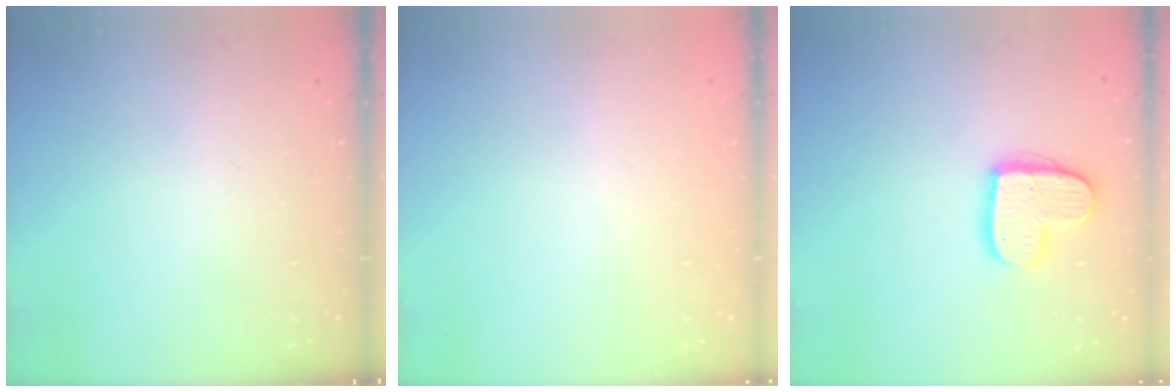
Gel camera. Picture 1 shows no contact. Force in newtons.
{"total": 0.0}
{"total": 14.5, "press": 14.5, "slide": 1.0}